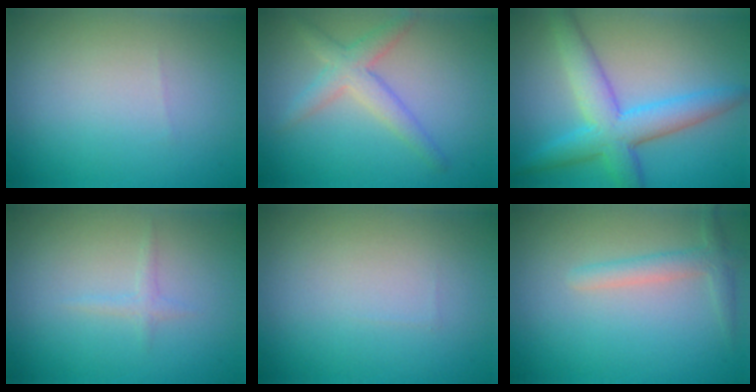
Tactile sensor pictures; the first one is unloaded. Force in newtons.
{"total": 3.0, "press": 3.0, "slide": 0.1}
{"total": 6.1, "press": 6.1, "slide": 0.1}
{"total": 0.8, "press": 0.8, "slide": 0.1}
{"total": 0.0}
{"total": 2.0, "press": 2.0, "slide": 0.1}